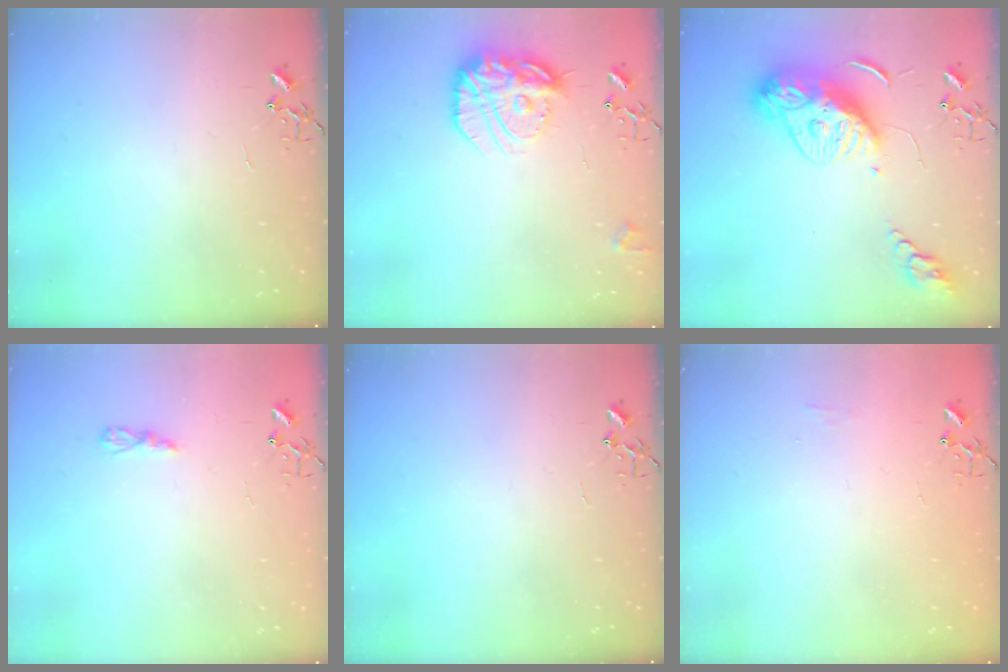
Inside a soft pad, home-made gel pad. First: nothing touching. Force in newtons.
{"total": 18.7, "press": 18.6, "slide": 1.6}
{"total": 14.4, "press": 14.4, "slide": 1.3}
{"total": 3.5, "press": 3.5, "slide": 0.4}
{"total": 0.0}
{"total": 5.1, "press": 5.1, "slide": 0.7}